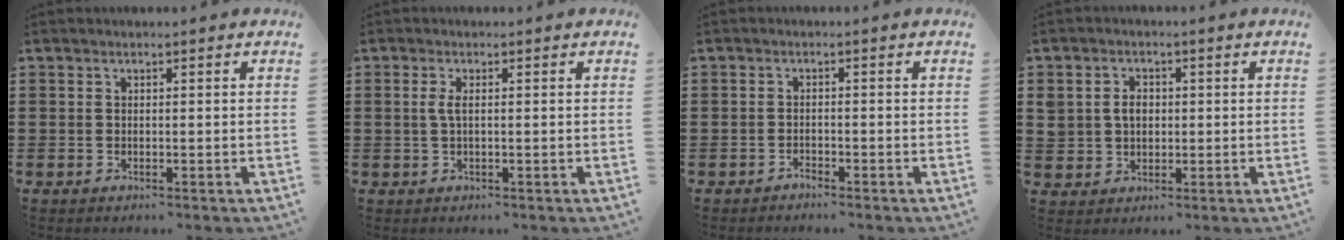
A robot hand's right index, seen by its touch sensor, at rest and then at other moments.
{"total": 2.0, "force": [0.0, 0.5, 1.9], "torque": [-0.043, -0.003, -0.003]}
{"total": 1.2, "force": [-1.2, 0.2, 0.0], "torque": [-0.004, 0.003, -0.025]}
{"total": 3.3, "force": [0.2, 2.9, 1.7], "torque": [-0.043, 0.011, 0.001]}